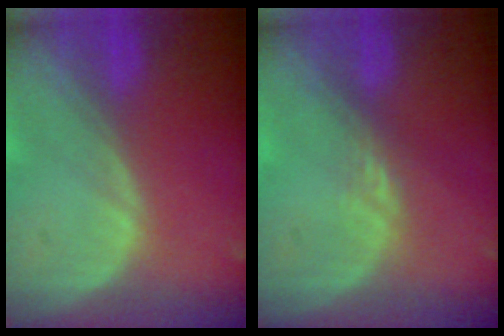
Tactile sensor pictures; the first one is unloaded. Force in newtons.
{"total": 1.5, "press": 1.3, "slide": 0.8}